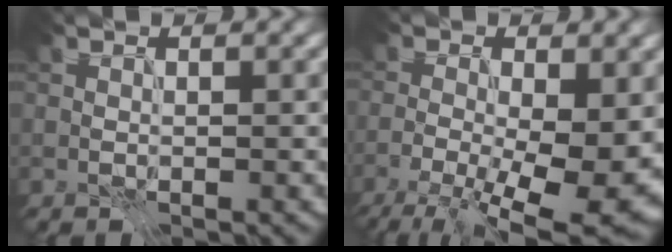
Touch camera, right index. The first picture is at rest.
{"total": 11.3, "force": [-2.4, 4.0, 10.3], "torque": [-0.144, -0.013, -0.027]}